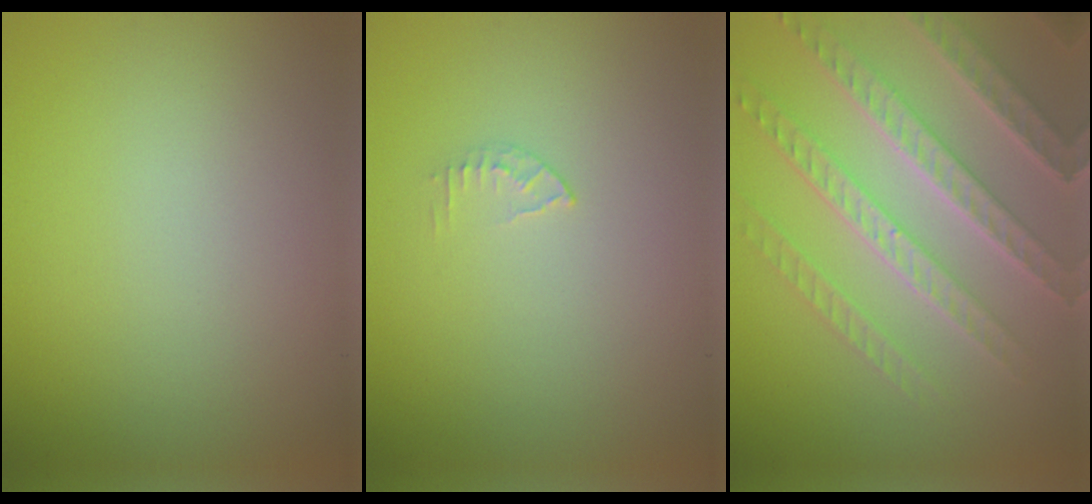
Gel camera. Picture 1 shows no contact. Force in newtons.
{"total": 0.6, "press": 0.4, "slide": 0.4}
{"total": 7.0, "press": 5.4, "slide": 4.5}